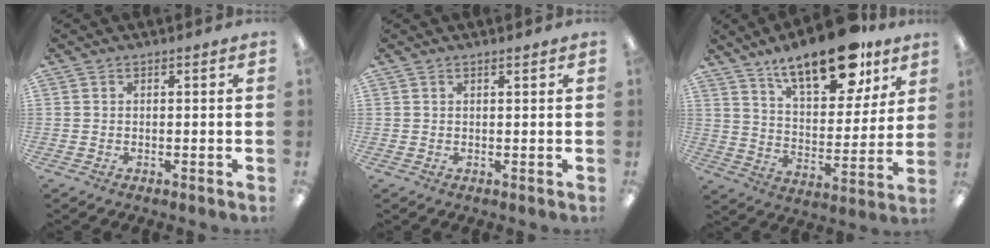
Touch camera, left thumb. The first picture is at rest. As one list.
[{"total": 0.7, "force": [0.6, 0.1, 0.3], "torque": [-0.006, 0.001, 0.011]}, {"total": 19.9, "force": [14.2, 8.0, 11.5], "torque": [-0.178, -0.077, 0.239]}]